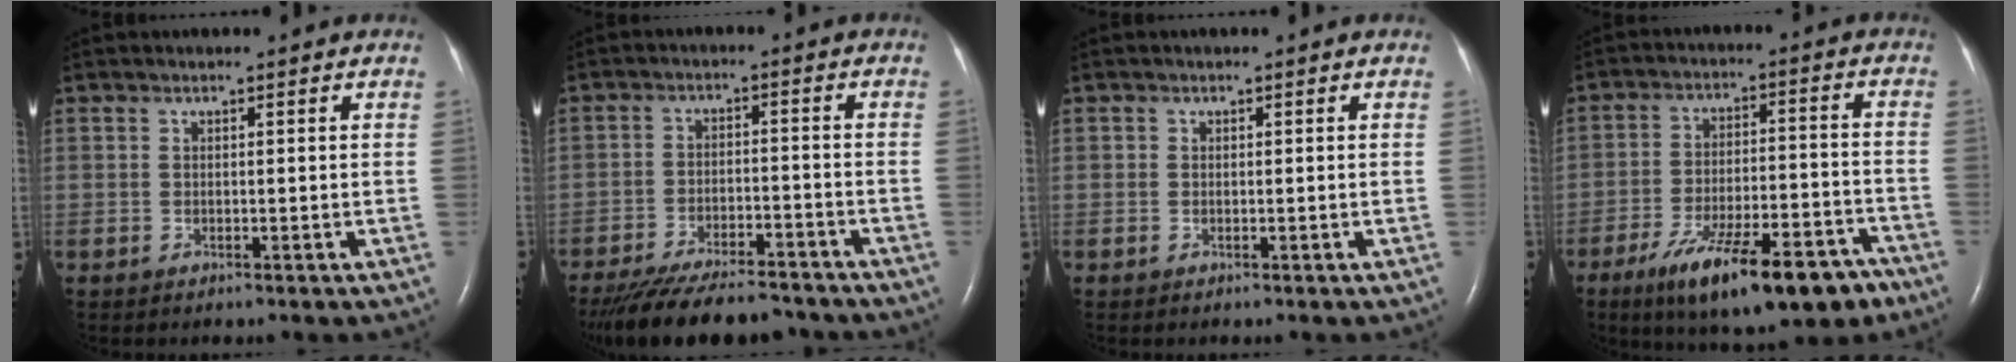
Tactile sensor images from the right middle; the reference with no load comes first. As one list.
[{"total": 15.7, "force": [-13.8, 3.6, 6.6], "torque": [-0.134, -0.018, -0.206]}, {"total": 4.3, "force": [0.0, 4.1, 1.3], "torque": [-0.028, 0.020, -0.005]}, {"total": 17.5, "force": [-11.7, 4.8, 12.1], "torque": [-0.162, -0.001, -0.183]}]